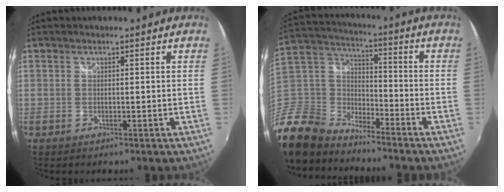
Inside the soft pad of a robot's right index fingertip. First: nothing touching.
{"total": 16.8, "force": [-13.1, 9.0, 5.6], "torque": [-0.172, 0.015, -0.260]}